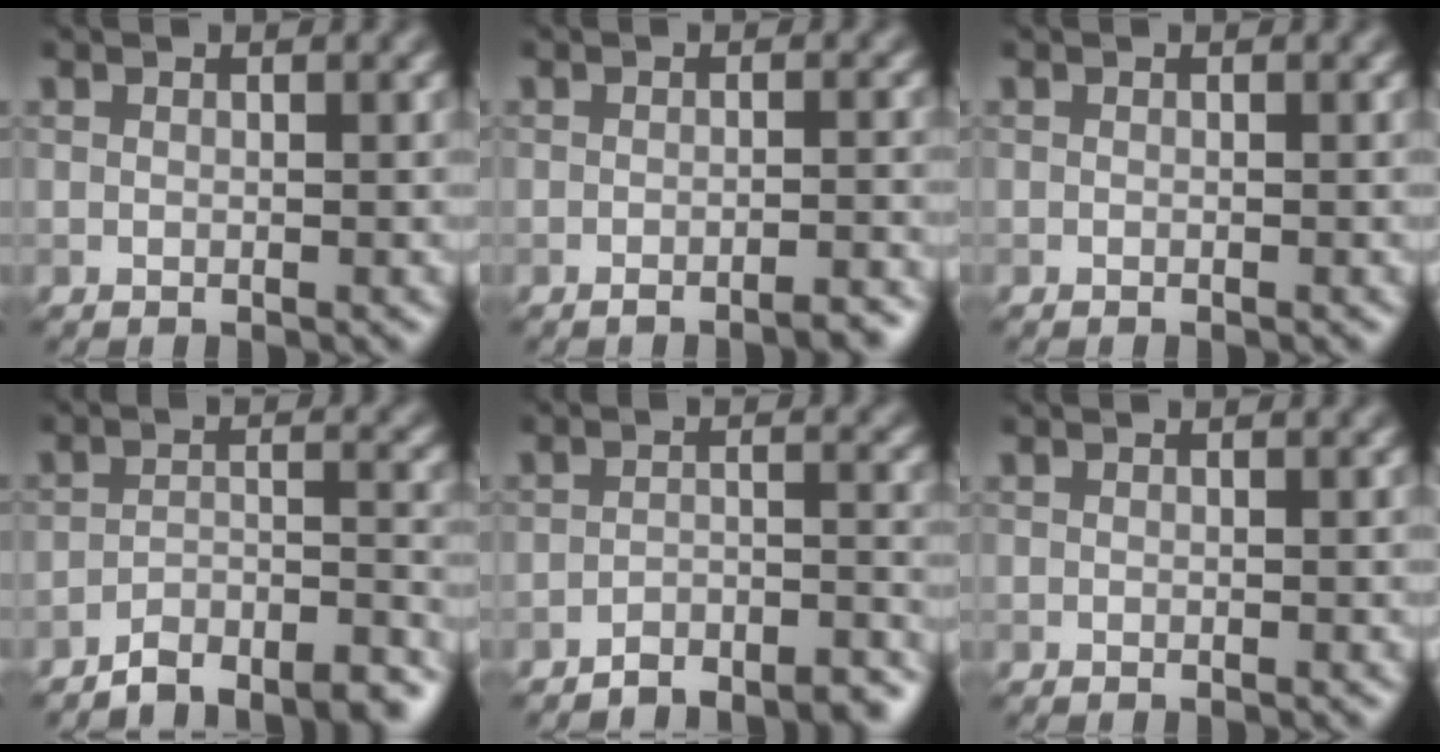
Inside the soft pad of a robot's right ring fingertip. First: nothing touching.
{"total": 2.6, "force": [-2.0, 0.5, 1.7], "torque": [-0.012, 0.006, -0.031]}
{"total": 0.0}
{"total": 8.0, "force": [-7.2, 1.7, 2.9], "torque": [-0.033, -0.004, -0.114]}
{"total": 5.2, "force": [-4.8, 1.1, 1.7], "torque": [-0.024, -0.003, -0.074]}
{"total": 0.0}